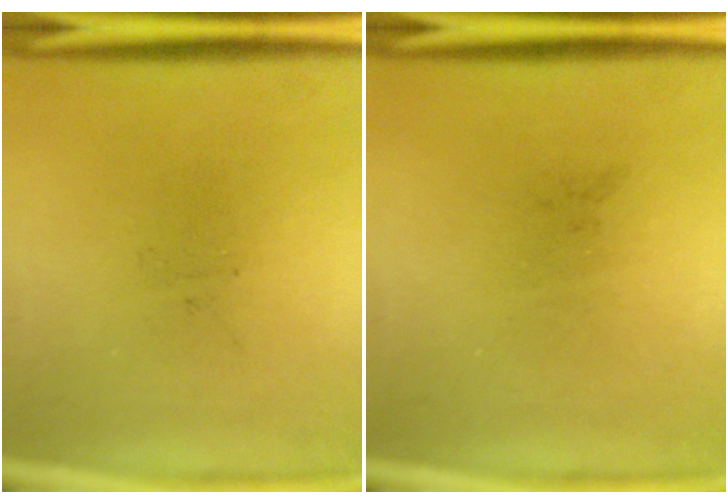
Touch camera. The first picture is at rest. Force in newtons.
{"total": 0.0}